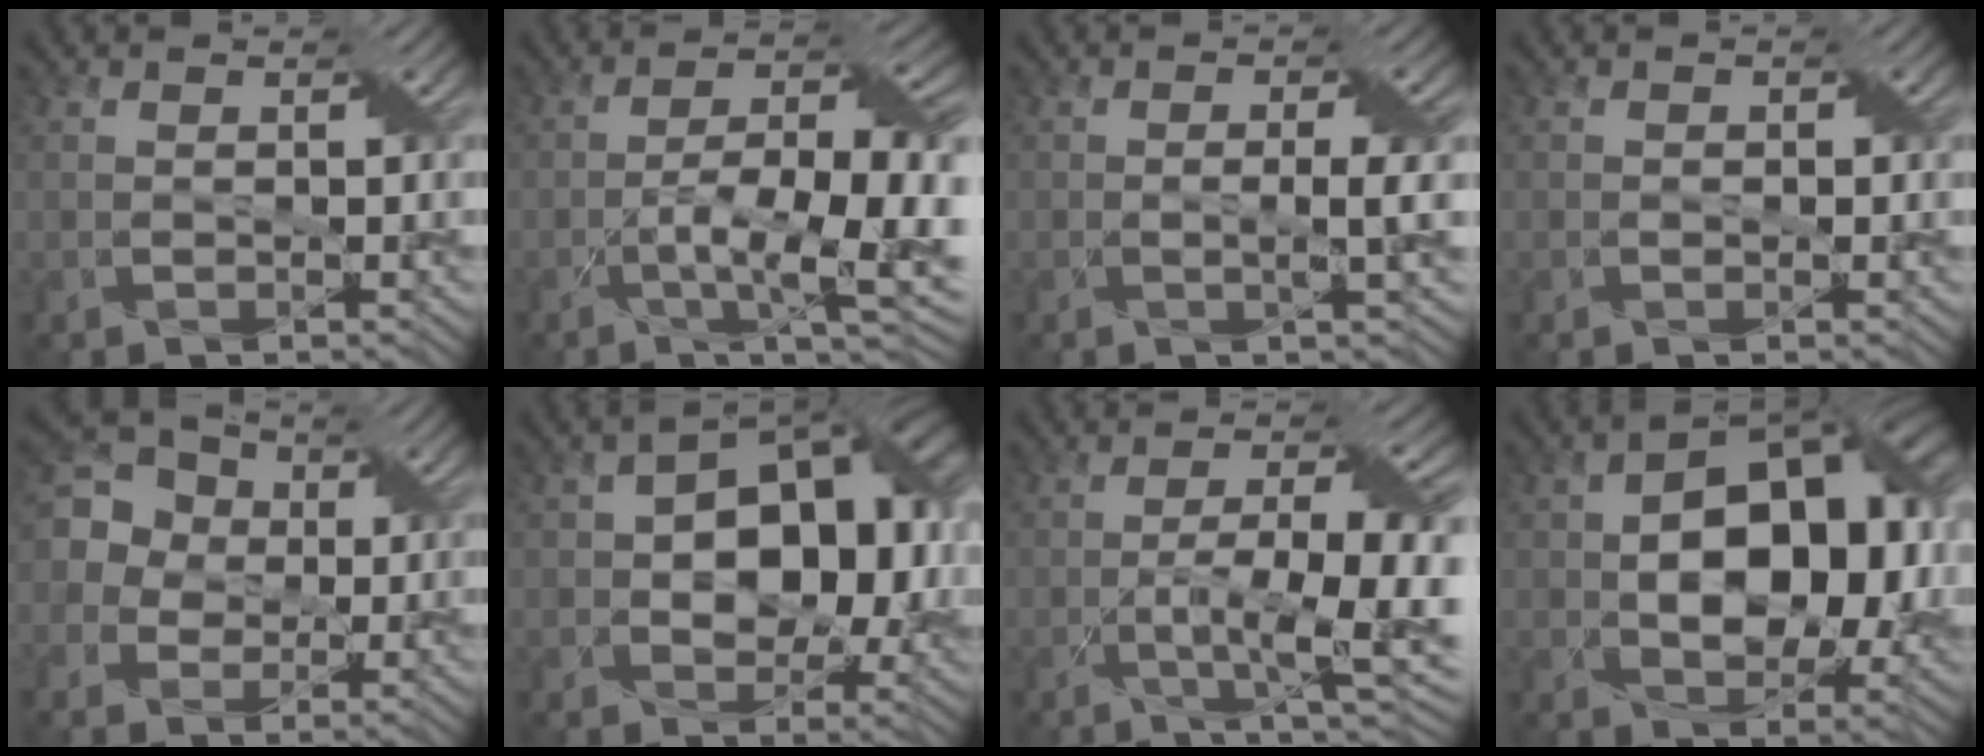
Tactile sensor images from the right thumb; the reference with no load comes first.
{"total": 13.0, "force": [-4.3, 3.8, 11.7], "torque": [-0.187, -0.003, -0.060]}
{"total": 3.3, "force": [-0.3, 0.6, 3.3], "torque": [-0.059, 0.003, -0.005]}
{"total": 1.1, "force": [-0.1, 0.7, 0.8], "torque": [-0.008, -0.002, -0.002]}
{"total": 11.2, "force": [1.3, 10.2, 4.5], "torque": [-0.156, 0.037, -0.005]}
{"total": 13.6, "force": [1.3, 8.9, 10.1], "torque": [-0.126, 0.012, 0.023]}
{"total": 11.6, "force": [-3.3, 3.0, 10.7], "torque": [-0.172, -0.002, -0.044]}
{"total": 15.0, "force": [0.9, 9.4, 11.6], "torque": [-0.153, 0.010, 0.020]}